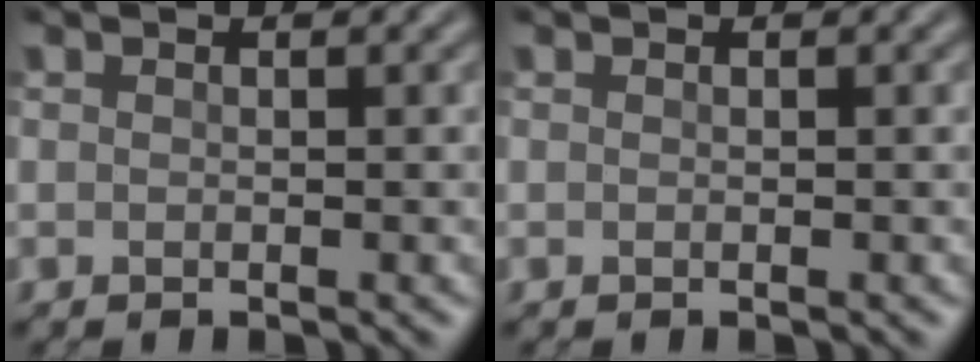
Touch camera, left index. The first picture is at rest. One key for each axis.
{"total": 0.0}